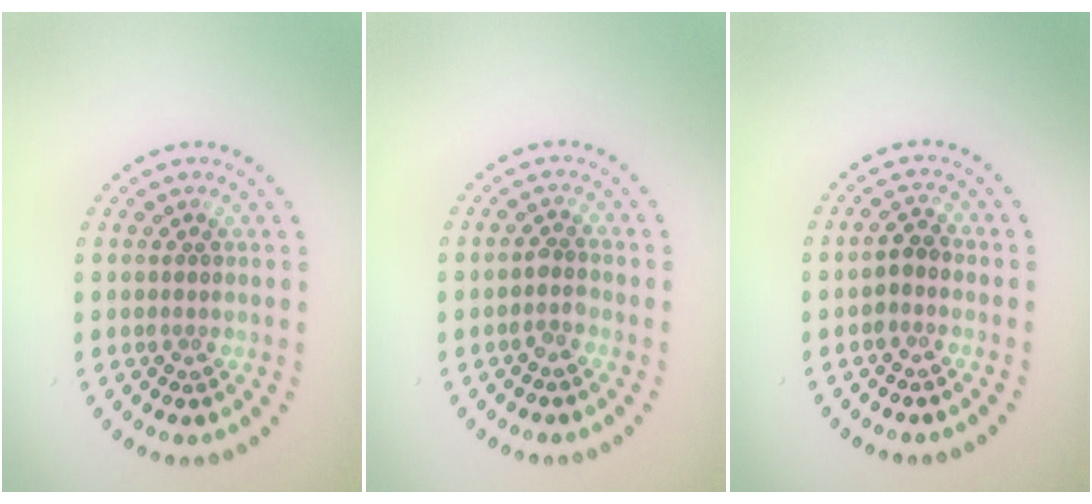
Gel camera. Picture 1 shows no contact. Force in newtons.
{"total": 1.1, "press": 1.0, "slide": 0.5}
{"total": 1.3, "press": 1.2, "slide": 0.6}